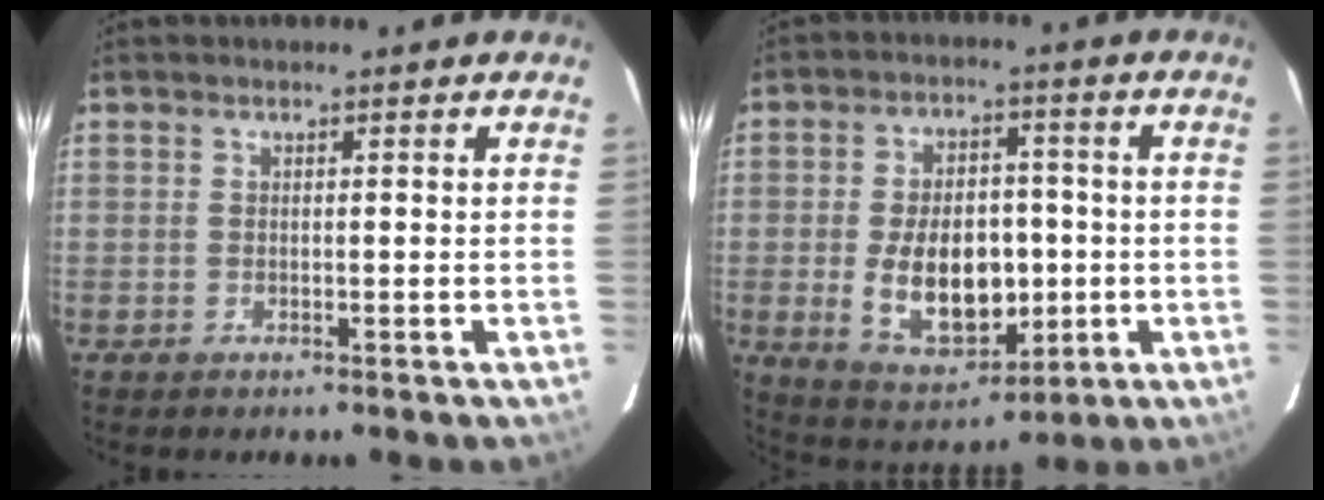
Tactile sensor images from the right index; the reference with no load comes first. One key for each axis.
{"total": 14.5, "fx": -2.0, "fy": 8.9, "fz": 11.3, "tx": -0.218, "ty": 0.001, "tz": -0.009}